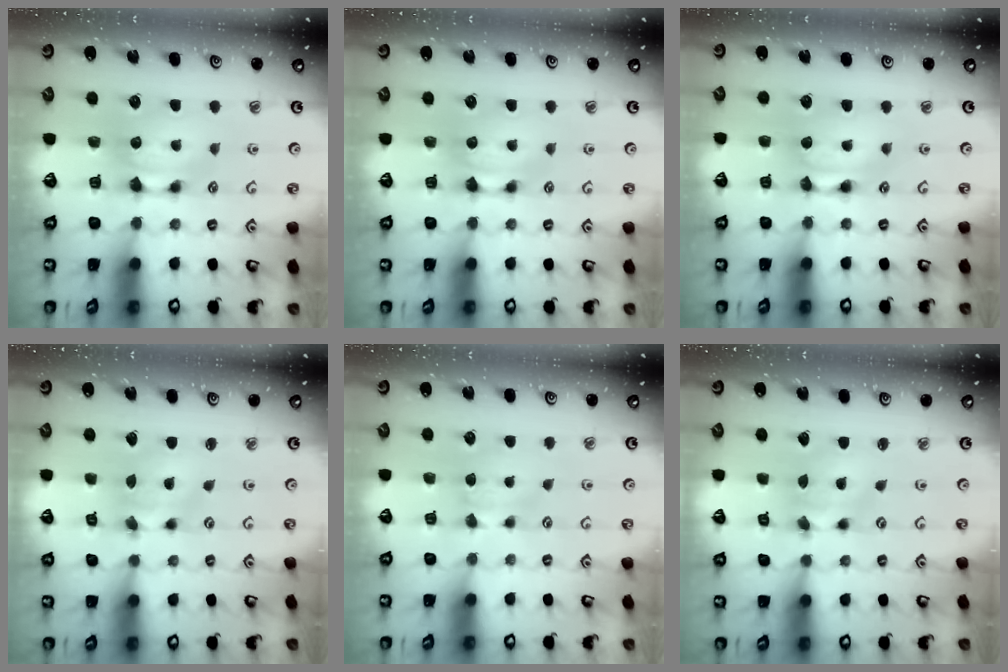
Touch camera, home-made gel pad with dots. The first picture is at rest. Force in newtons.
{"total": 0.0}
{"total": 1.6, "press": 1.6, "slide": 0.1}
{"total": 2.5, "press": 2.1, "slide": 1.5}
{"total": 2.4, "press": 2.3, "slide": 0.5}
{"total": 2.5, "press": 2.1, "slide": 1.5}